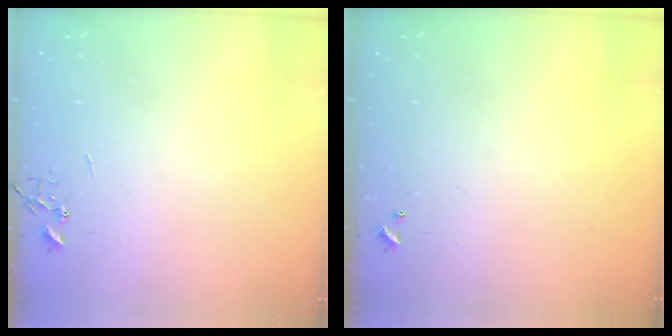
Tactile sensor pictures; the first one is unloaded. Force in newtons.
{"total": 0.0}